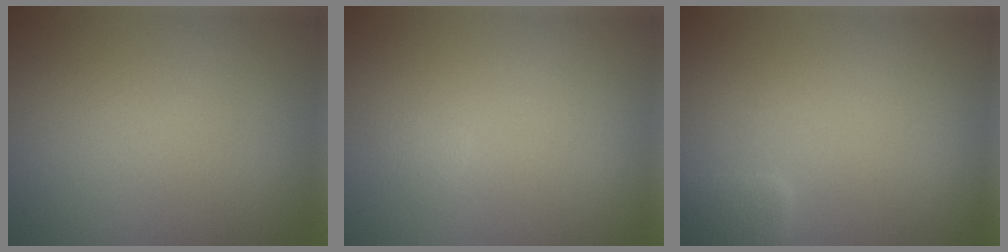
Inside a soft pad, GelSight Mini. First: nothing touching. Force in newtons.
{"total": 0.6, "press": 0.6, "slide": 0.1}
{"total": 1.4, "press": 1.4, "slide": 0.1}